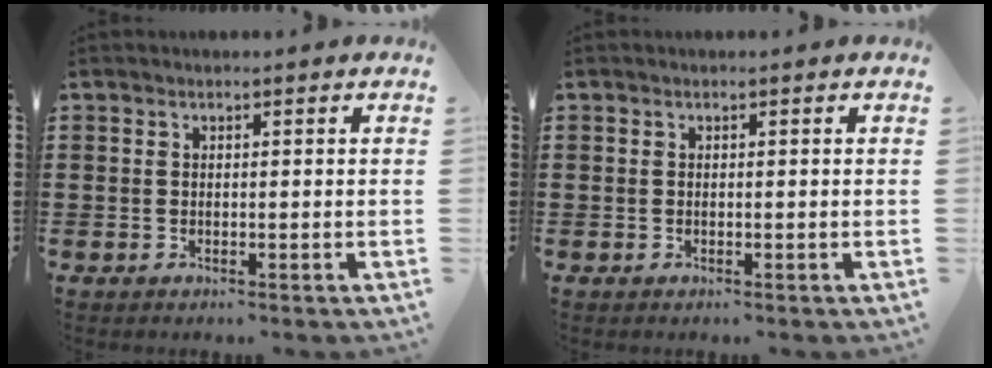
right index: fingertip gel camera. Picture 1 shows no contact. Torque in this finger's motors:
{"motor_torque": [-0.11, 0.04, 0.01, -0.01]}